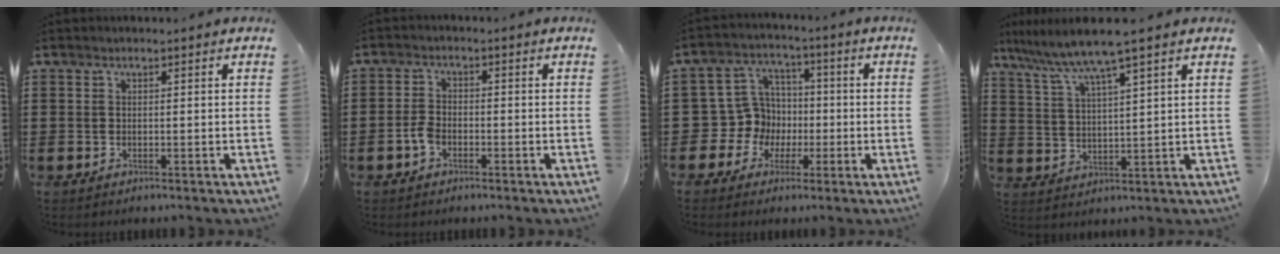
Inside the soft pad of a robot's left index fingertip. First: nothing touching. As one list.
[{"total": 2.7, "force": [-1.2, 1.5, 1.9], "torque": [-0.059, -0.004, -0.029]}, {"total": 8.1, "force": [-0.4, 7.9, 1.8], "torque": [-0.088, -0.002, -0.005]}, {"total": 5.7, "force": [4.5, -0.4, 3.5], "torque": [-0.082, -0.014, 0.076]}]